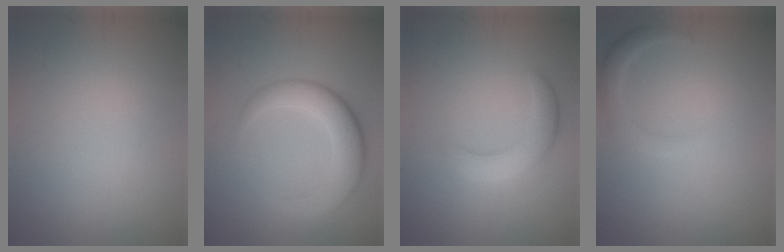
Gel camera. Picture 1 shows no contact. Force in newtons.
{"total": 5.6, "press": 5.6, "slide": 0.3}
{"total": 3.5, "press": 3.5, "slide": 0.1}
{"total": 1.6, "press": 1.6, "slide": 0.1}